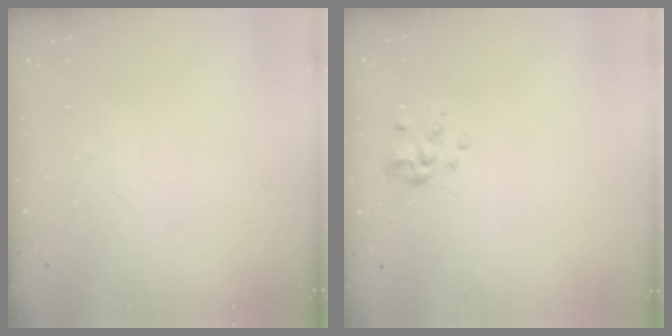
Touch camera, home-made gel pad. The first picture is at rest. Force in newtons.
{"total": 2.9, "press": 2.8, "slide": 0.9}